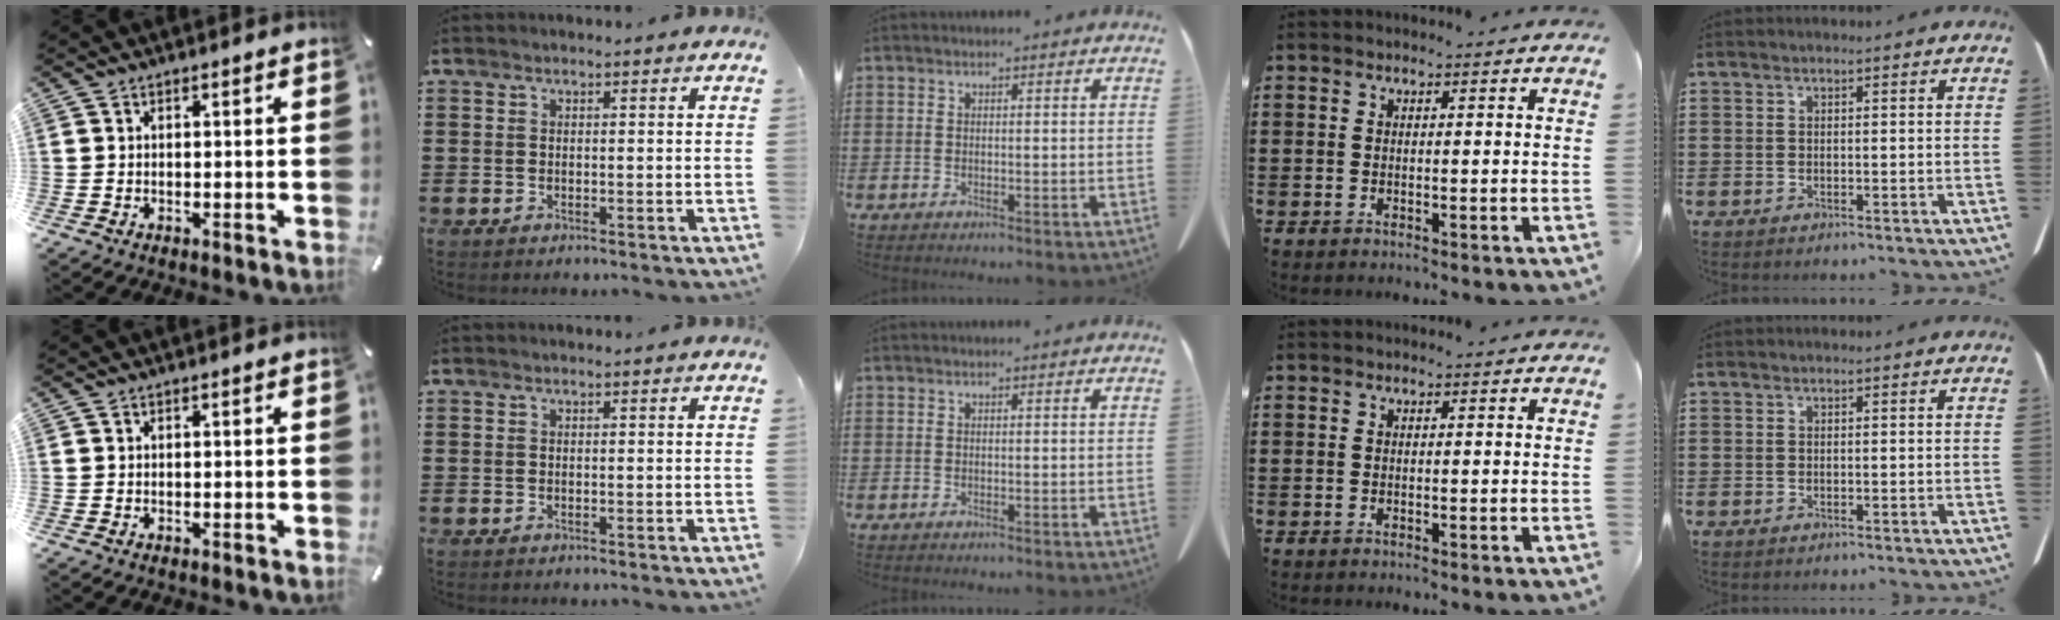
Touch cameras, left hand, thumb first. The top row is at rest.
{}